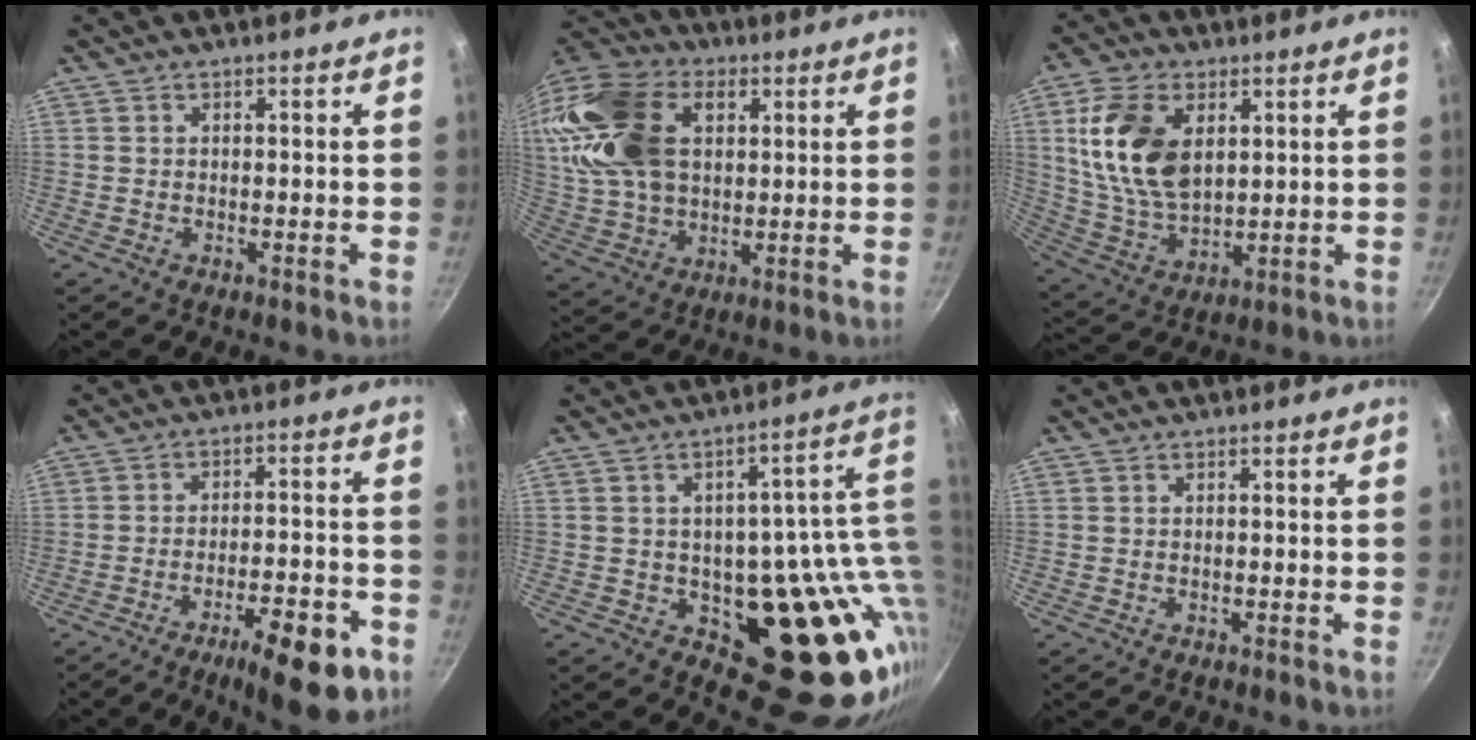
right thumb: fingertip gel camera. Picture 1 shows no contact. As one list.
[{"total": 22.7, "force": [5.8, 15.1, 16.0], "torque": [-0.311, 0.009, 0.107]}, {"total": 16.2, "force": [4.3, 10.0, 12.0], "torque": [-0.211, -0.017, 0.095]}, {"total": 13.8, "force": [-7.3, 4.1, 11.0], "torque": [-0.136, 0.034, -0.099]}, {"total": 21.7, "force": [0.4, 12.2, 17.9], "torque": [-0.168, -0.023, 0.024]}, {"total": 0.0}]